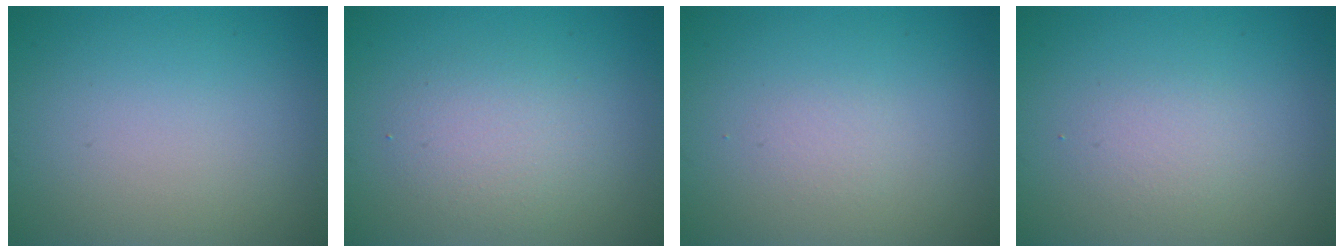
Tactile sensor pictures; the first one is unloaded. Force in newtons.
{"total": 2.6, "press": 2.6, "slide": 0.2}
{"total": 0.7, "press": 0.7, "slide": 0.0}
{"total": 1.4, "press": 1.4, "slide": 0.0}